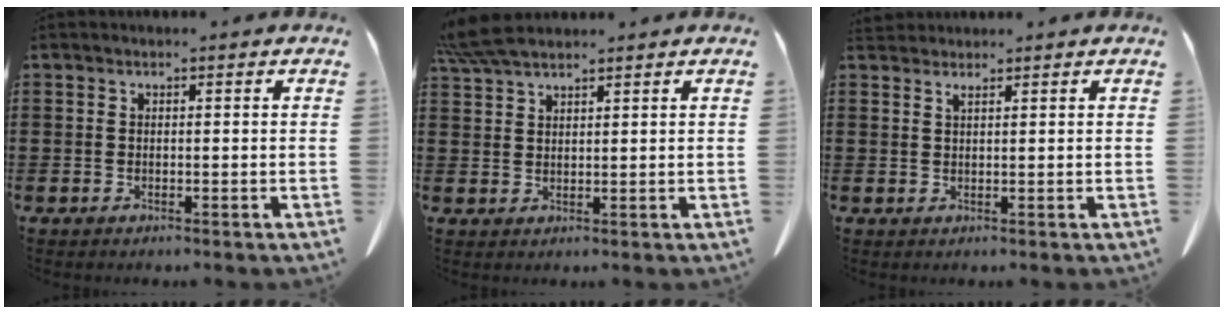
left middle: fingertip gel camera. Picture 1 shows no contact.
{"total": 5.3, "force": [4.4, 1.0, 2.7], "torque": [-0.073, -0.007, 0.083]}
{"total": 1.4, "force": [1.3, 0.0, 0.4], "torque": [-0.012, -0.003, 0.027]}